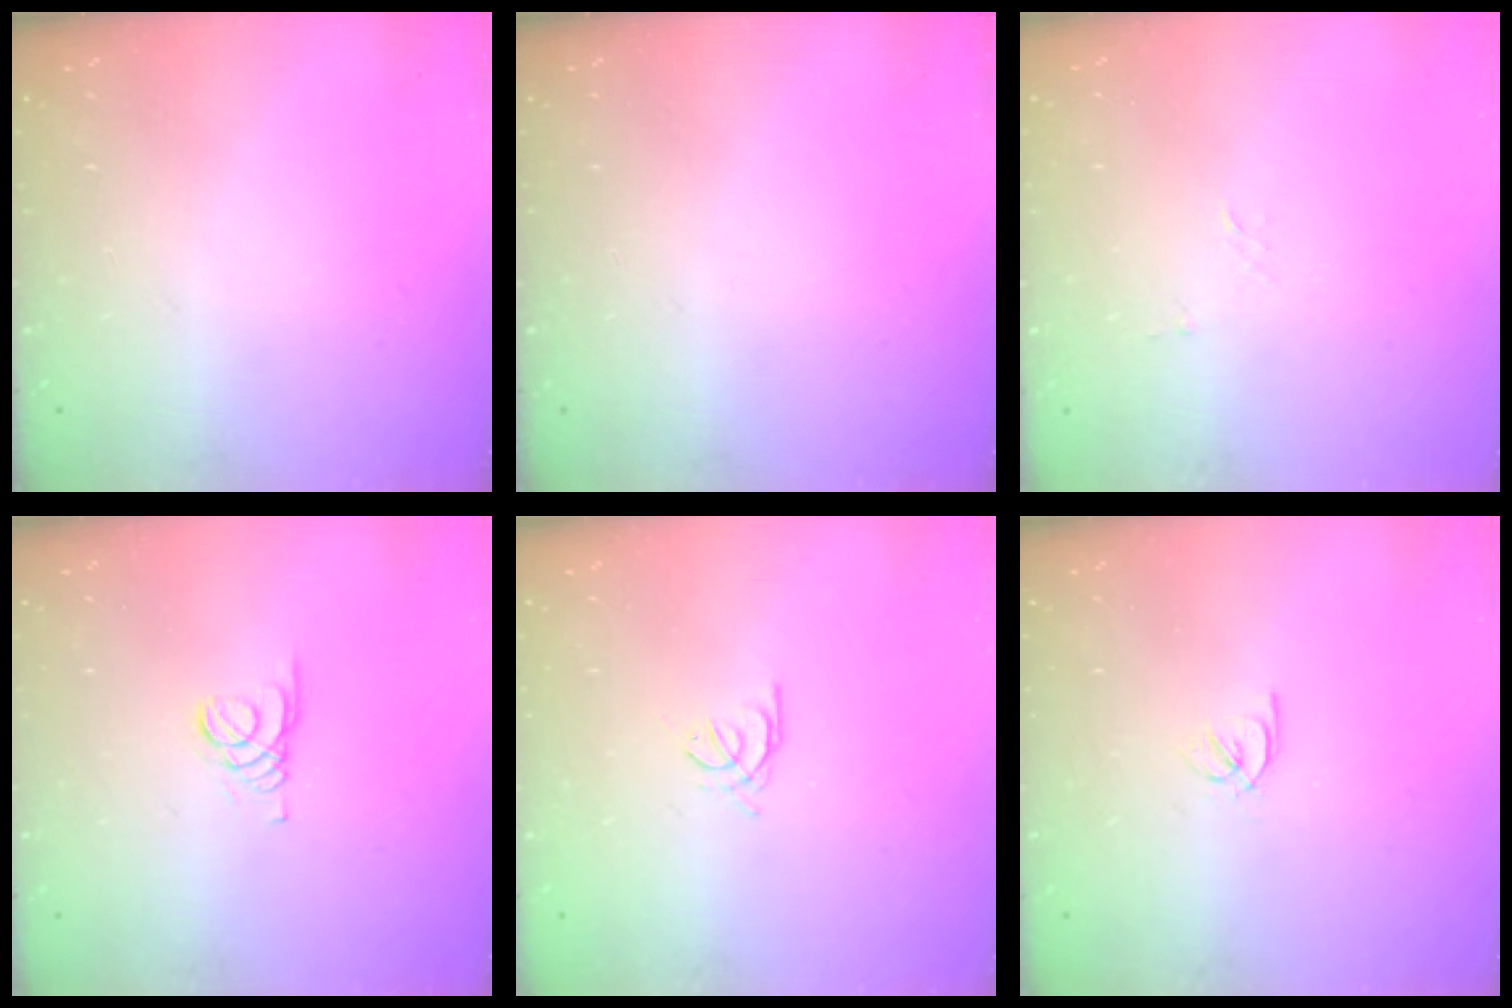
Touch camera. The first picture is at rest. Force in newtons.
{"total": 0.0}
{"total": 2.7, "press": 2.7, "slide": 0.3}
{"total": 1.4, "press": 1.4, "slide": 0.2}
{"total": 1.4, "press": 1.3, "slide": 0.3}
{"total": 2.5, "press": 2.4, "slide": 0.7}